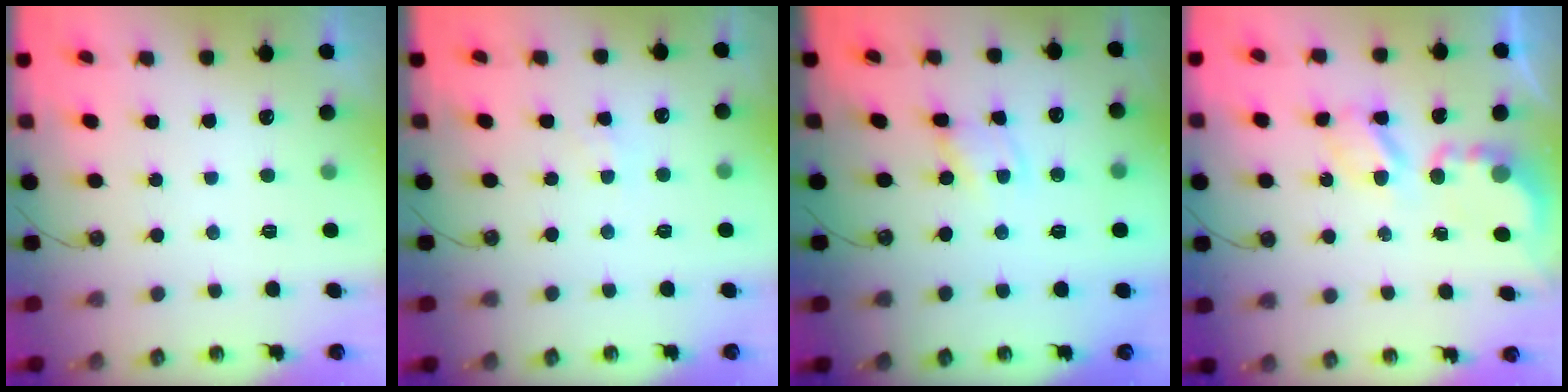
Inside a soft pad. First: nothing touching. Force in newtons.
{"total": 3.7, "press": 3.6, "slide": 0.6}
{"total": 1.1, "press": 1.1, "slide": 0.2}
{"total": 5.4, "press": 5.4, "slide": 0.2}